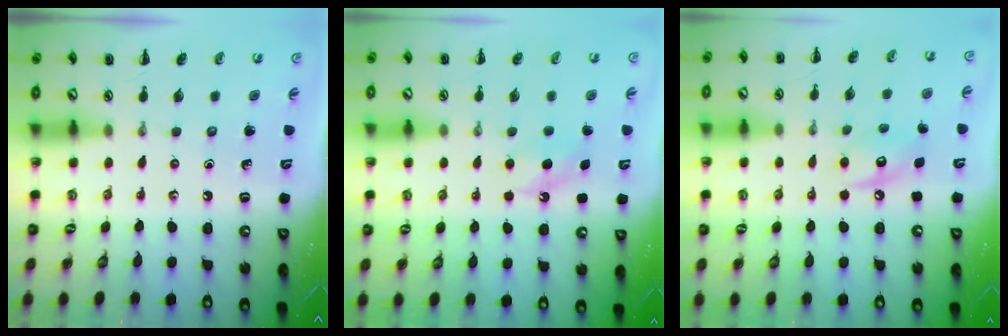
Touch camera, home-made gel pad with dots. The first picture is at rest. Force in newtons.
{"total": 7.2, "press": 7.0, "slide": 1.8}
{"total": 8.6, "press": 8.5, "slide": 0.6}